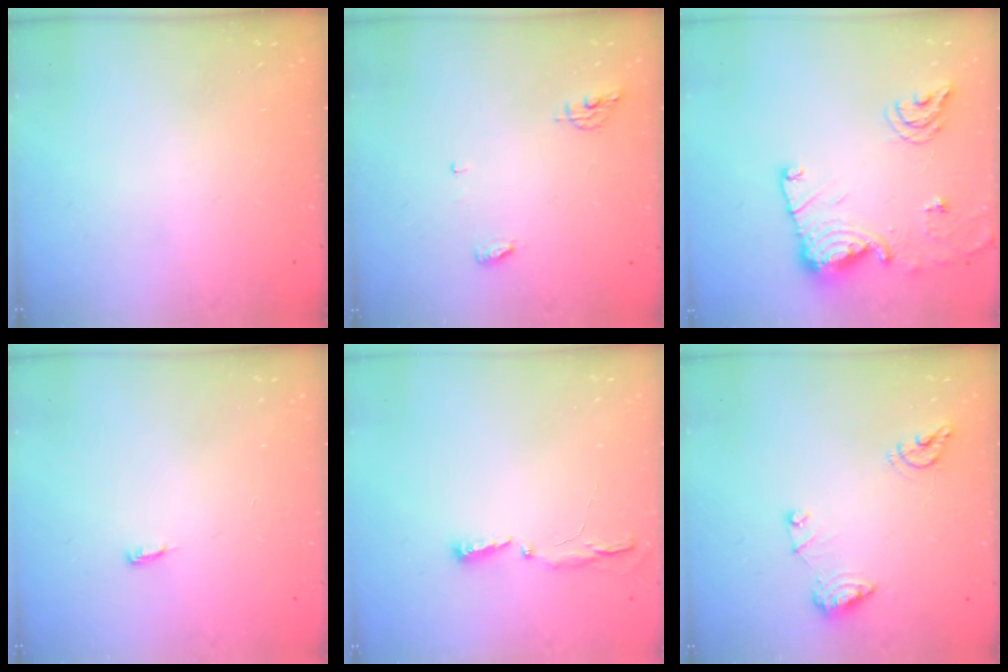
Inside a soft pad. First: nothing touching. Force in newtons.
{"total": 4.7, "press": 4.7, "slide": 0.4}
{"total": 15.1, "press": 15.0, "slide": 1.5}
{"total": 3.3, "press": 3.3, "slide": 0.8}
{"total": 3.5, "press": 3.4, "slide": 0.8}
{"total": 8.9, "press": 8.9, "slide": 1.0}